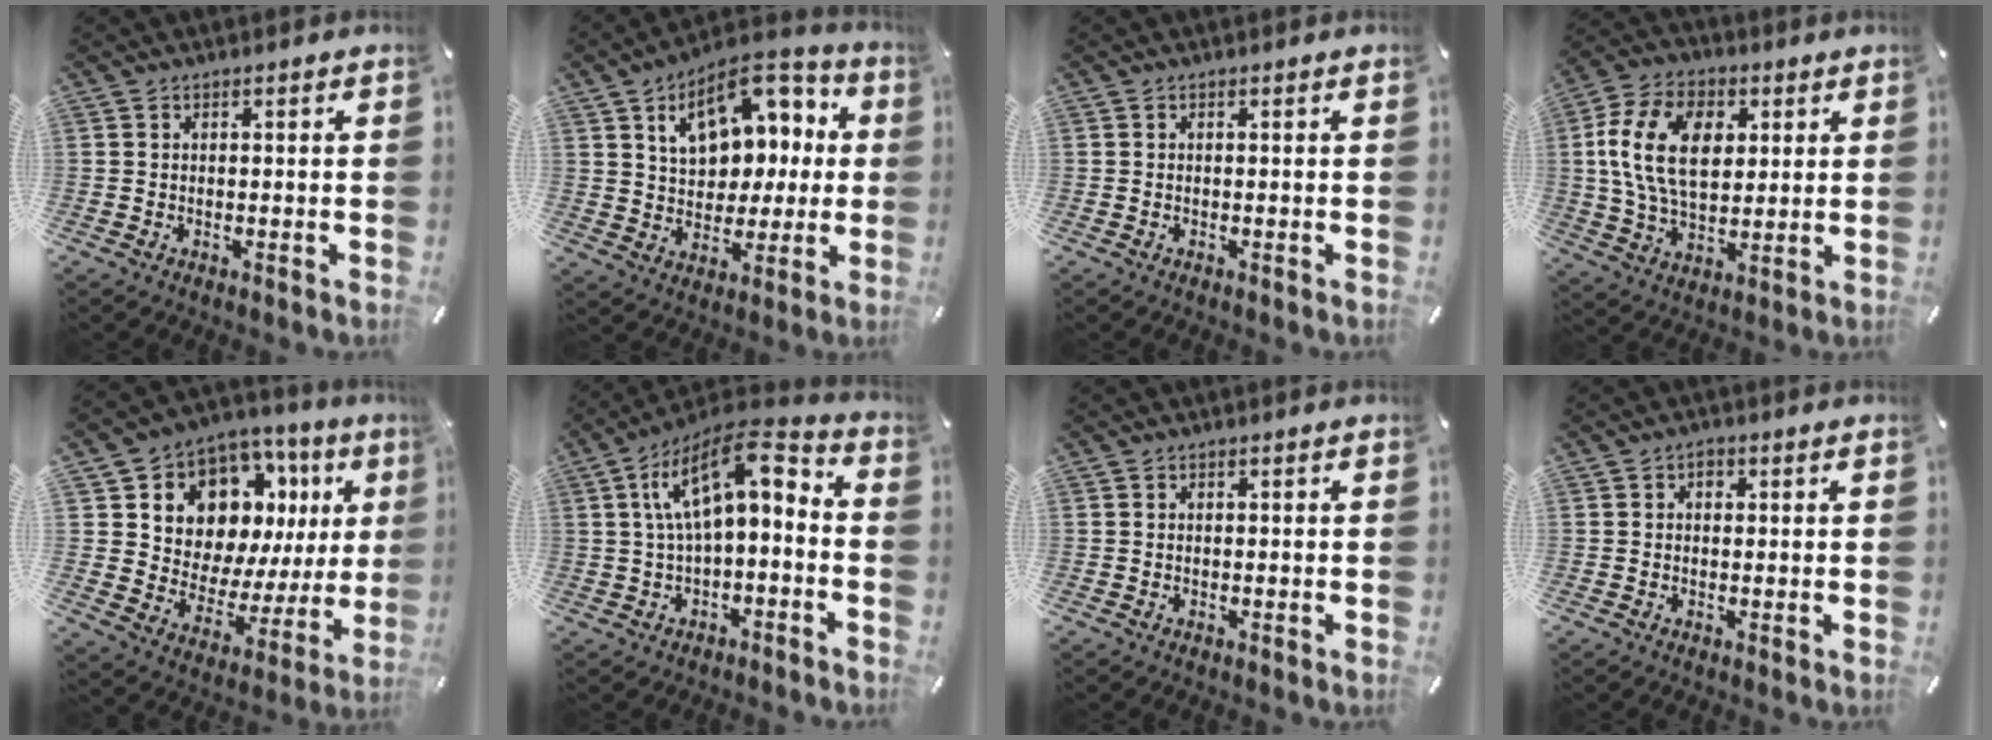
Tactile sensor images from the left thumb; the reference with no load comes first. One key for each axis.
{"total": 15.6, "fx": 6.7, "fy": 10.9, "fz": 9.0, "tx": -0.138, "ty": -0.026, "tz": 0.120}
{"total": 0.0}
{"total": 15.5, "fx": 3.3, "fy": 10.6, "fz": 10.9, "tx": -0.222, "ty": 0.012, "tz": 0.055}
{"total": 12.4, "fx": 7.9, "fy": 8.4, "fz": 4.4, "tx": -0.073, "ty": -0.084, "tz": 0.144}
{"total": 14.9, "fx": 3.7, "fy": 6.6, "fz": 12.8, "tx": -0.227, "ty": -0.010, "tz": 0.063}
{"total": 0.0}
{"total": 1.4, "fx": 0.4, "fy": 1.1, "fz": 0.8, "tx": -0.008, "ty": 0.005, "tz": 0.004}